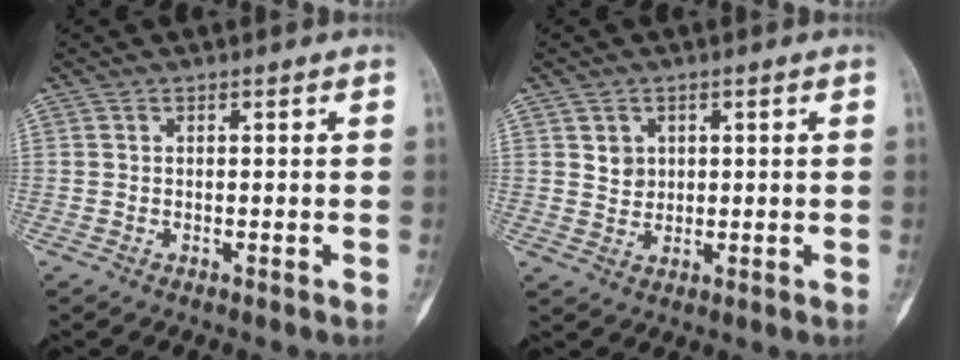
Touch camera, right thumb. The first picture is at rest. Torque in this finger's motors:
{"motor_torque": [-0.24, -0.14, -0.04, -0.19, -0.09]}